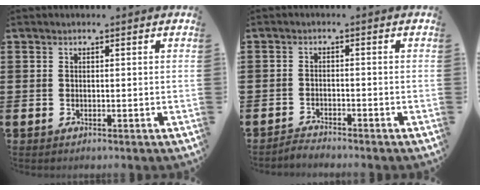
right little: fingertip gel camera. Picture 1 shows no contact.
{"total": 1.7, "force": [-1.7, -0.1, -0.1], "torque": [-0.002, 0.004, -0.035]}